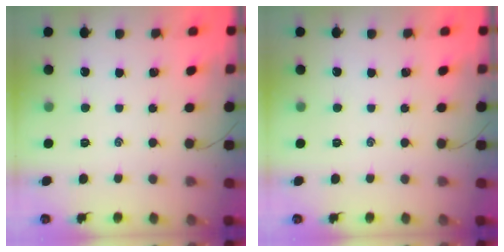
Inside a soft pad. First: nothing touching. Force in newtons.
{"total": 0.0}